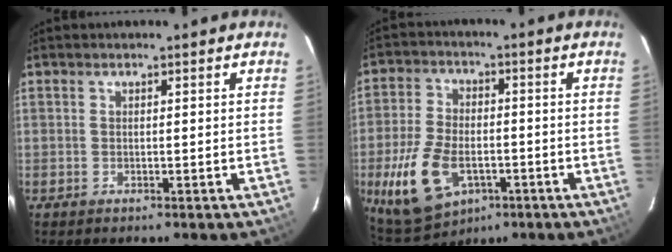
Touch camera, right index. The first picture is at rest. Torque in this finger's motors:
{"motor_torque": [0.88, -0.69, 0.82, 0.20]}